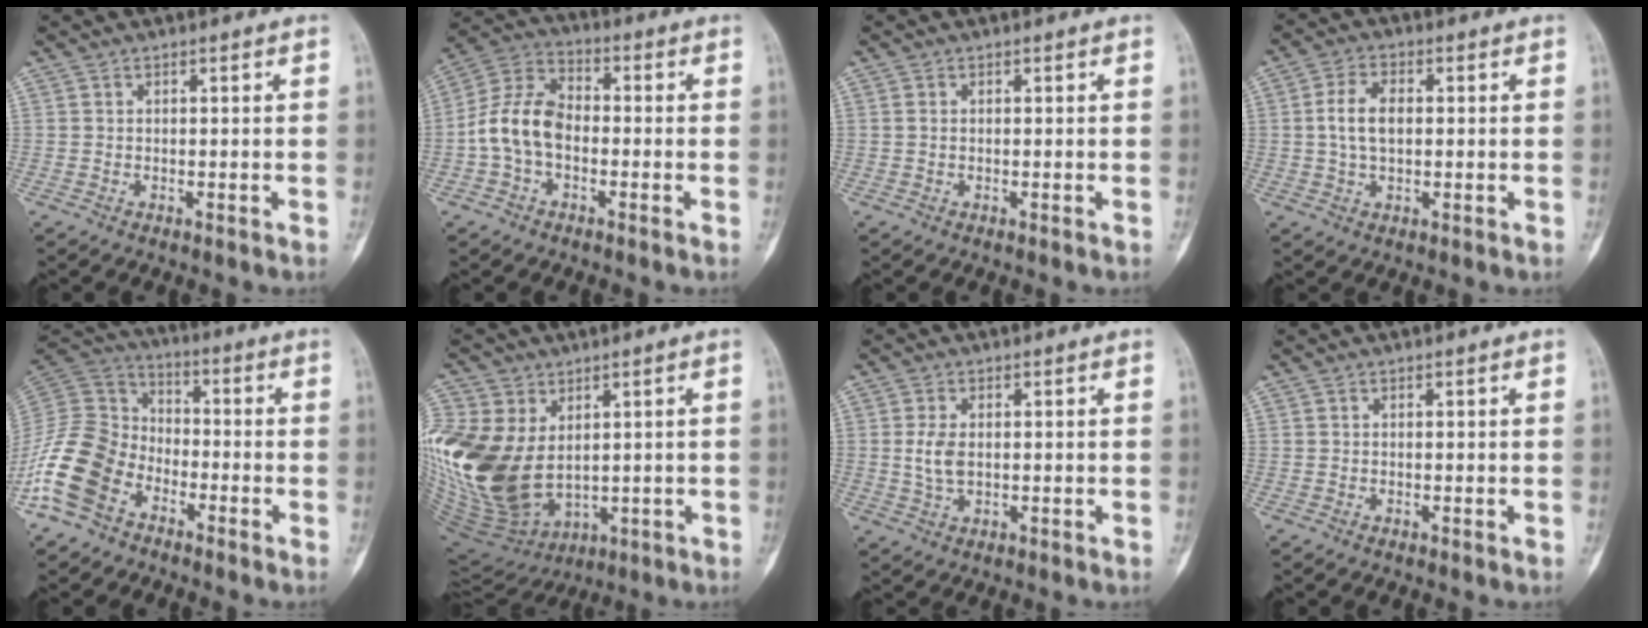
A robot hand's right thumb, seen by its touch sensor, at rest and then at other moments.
{"total": 10.8, "force": [-2.0, 7.3, 7.8], "torque": [-0.144, 0.036, -0.050]}
{"total": 0.6, "force": [0.0, 0.4, 0.4], "torque": [-0.009, 0.000, 0.000]}
{"total": 6.3, "force": [0.5, 3.6, 5.1], "torque": [-0.099, 0.010, 0.005]}
{"total": 14.9, "force": [-7.7, 10.3, 7.5], "torque": [-0.142, 0.057, -0.163]}
{"total": 22.9, "force": [2.6, 16.2, 15.9], "torque": [-0.365, -0.018, 0.078]}
{"total": 4.2, "force": [0.2, 2.5, 3.4], "torque": [-0.071, -0.001, 0.005]}
{"total": 0.0}